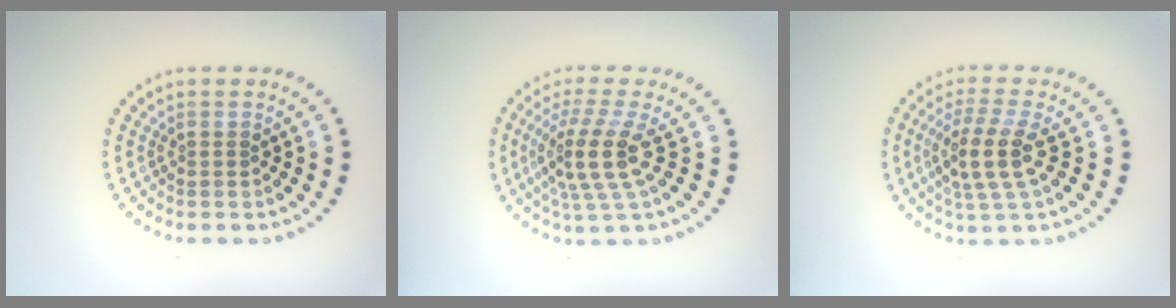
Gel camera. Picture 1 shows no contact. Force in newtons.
{"total": 4.5, "press": 3.3, "slide": 2.9}
{"total": 4.0, "press": 3.5, "slide": 1.9}